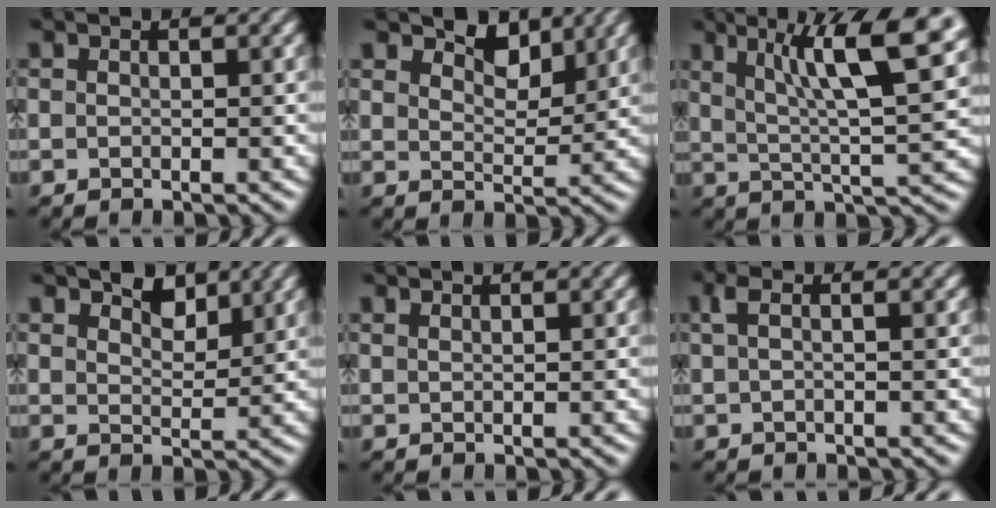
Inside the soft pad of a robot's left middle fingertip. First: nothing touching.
{"total": 3.7, "force": [3.0, 1.5, 1.5], "torque": [-0.021, -0.001, 0.038]}
{"total": 10.3, "force": [4.9, 2.0, 8.8], "torque": [-0.130, 0.022, 0.083]}
{"total": 3.2, "force": [2.6, 1.3, 1.3], "torque": [-0.016, 0.009, 0.031]}
{"total": 0.9, "force": [0.7, 0.3, 0.3], "torque": [-0.003, 0.003, 0.008]}
{"total": 1.8, "force": [0.7, 0.5, 1.6], "torque": [-0.029, 0.010, 0.006]}